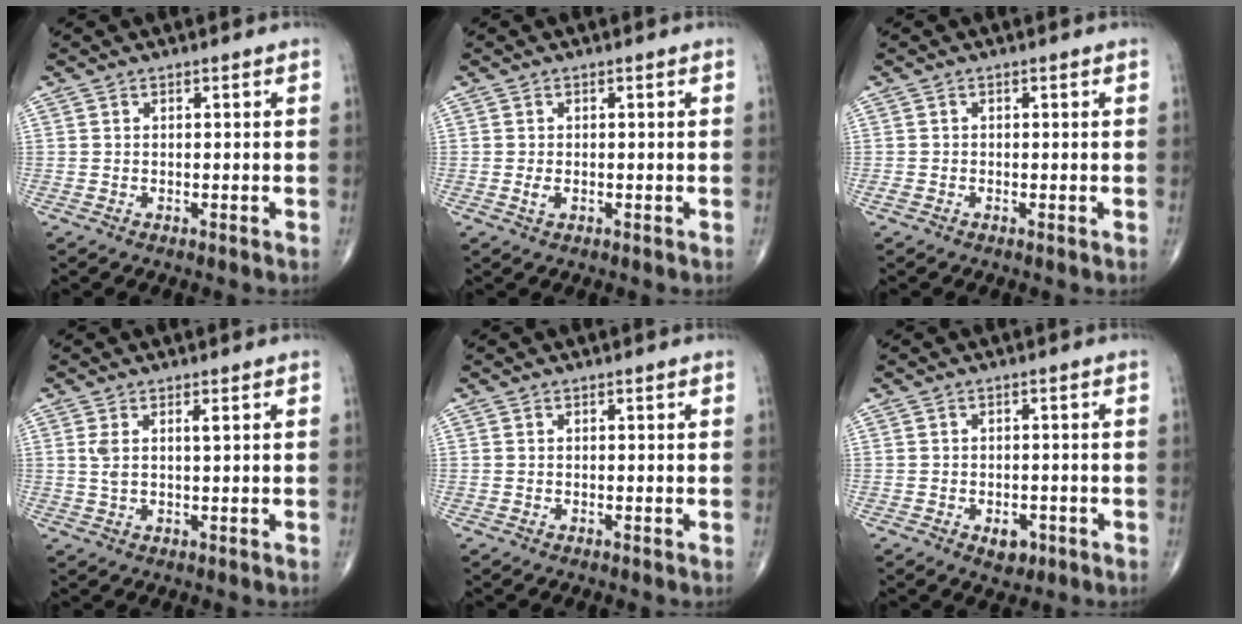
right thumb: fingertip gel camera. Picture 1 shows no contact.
{"total": 1.3, "force": [-0.2, 0.7, 1.1], "torque": [-0.023, -0.001, -0.004]}
{"total": 0.9, "force": [-0.4, 0.5, 0.6], "torque": [-0.015, -0.001, -0.008]}
{"total": 2.9, "force": [1.1, 0.7, 2.6], "torque": [-0.058, 0.001, 0.026]}
{"total": 0.0}
{"total": 3.3, "force": [-1.4, 2.2, 2.0], "torque": [-0.014, 0.003, -0.015]}